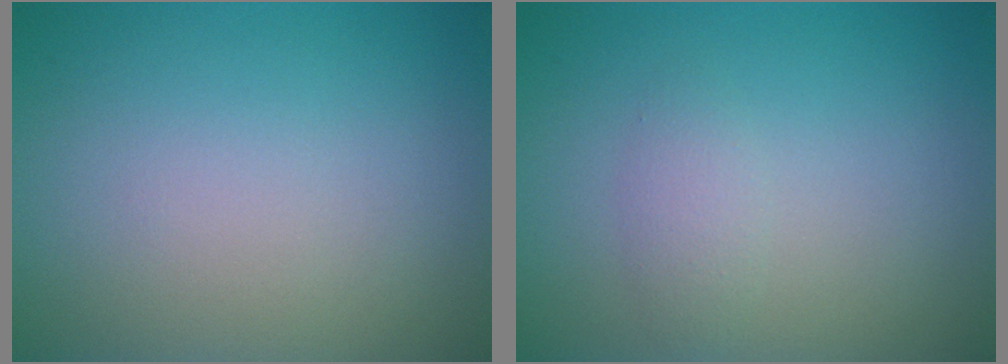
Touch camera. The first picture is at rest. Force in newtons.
{"total": 1.3, "press": 1.3, "slide": 0.1}